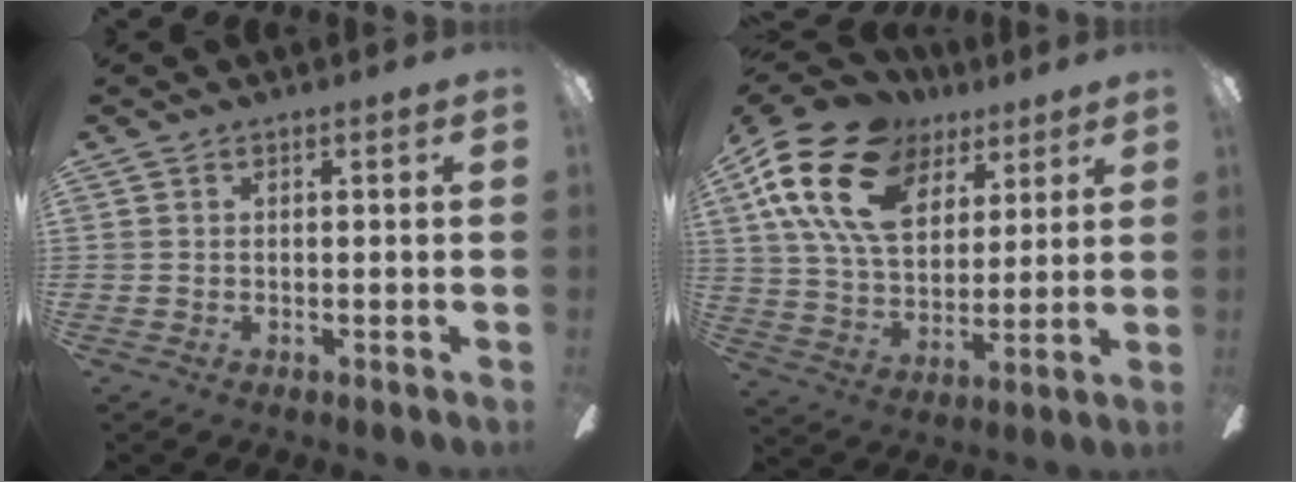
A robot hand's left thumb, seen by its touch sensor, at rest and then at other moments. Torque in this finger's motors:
{"motor_torque": [0.63, 0.79, 1.42, -1.35, 0.58]}